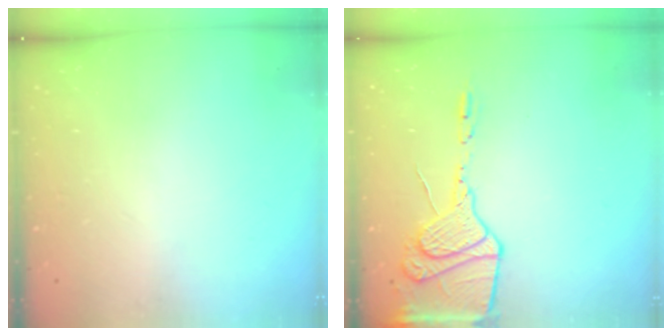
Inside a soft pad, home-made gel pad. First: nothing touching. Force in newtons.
{"total": 15.2, "press": 15.1, "slide": 2.1}